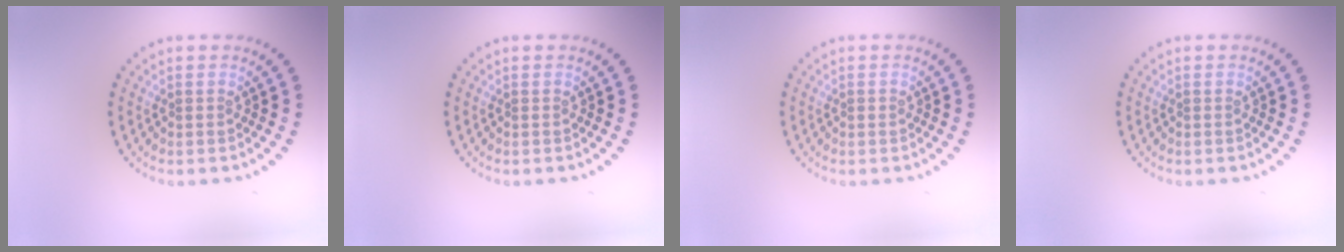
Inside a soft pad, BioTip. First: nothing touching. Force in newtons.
{"total": 0.0}
{"total": 0.5, "press": 0.5, "slide": 0.2}
{"total": 0.0}